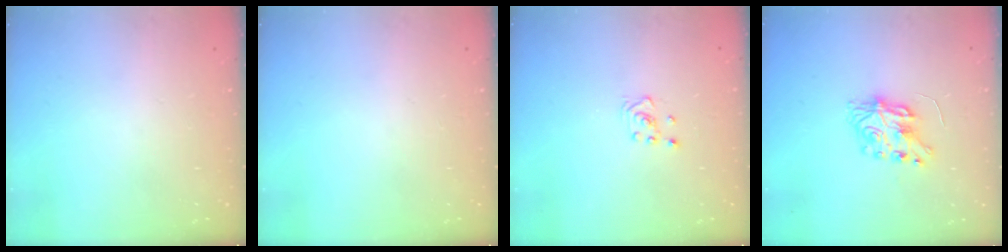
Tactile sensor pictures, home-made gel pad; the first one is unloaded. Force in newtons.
{"total": 0.0}
{"total": 2.8, "press": 2.6, "slide": 1.1}
{"total": 7.5, "press": 7.5, "slide": 0.3}